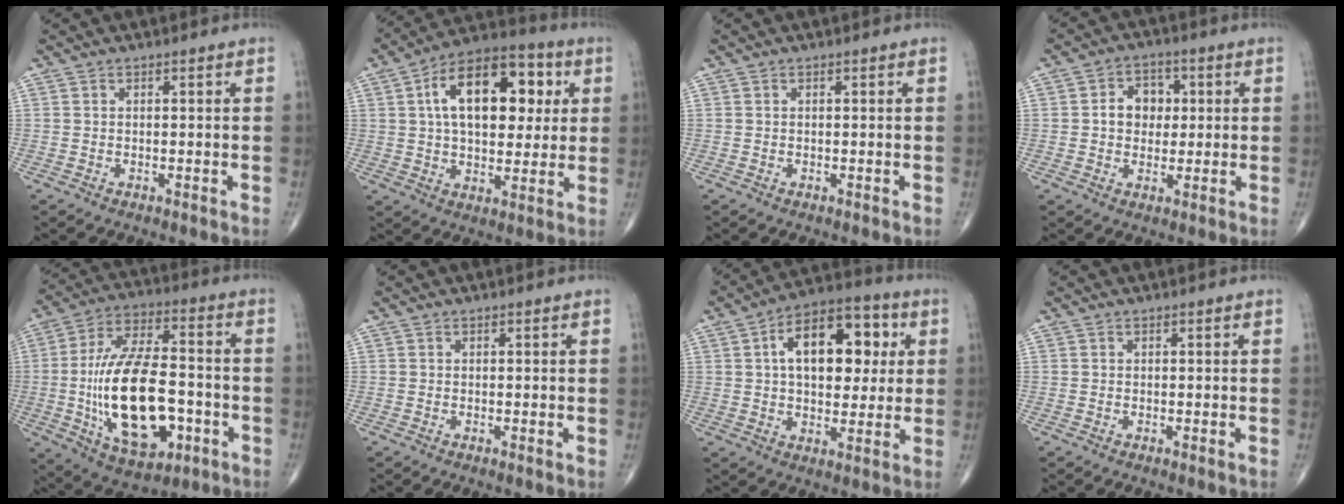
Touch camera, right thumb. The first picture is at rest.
{"total": 19.6, "force": [4.8, 11.1, 15.5], "torque": [-0.204, 0.015, 0.069]}
{"total": 0.0}
{"total": 6.7, "force": [0.7, 5.4, 3.9], "torque": [-0.029, 0.010, 0.007]}
{"total": 23.2, "force": [-4.5, 11.7, 19.5], "torque": [-0.348, 0.021, -0.062]}
{"total": 0.5, "force": [0.0, 0.2, 0.5], "torque": [-0.012, -0.003, -0.002]}
{"total": 17.4, "force": [4.0, 10.0, 13.7], "torque": [-0.168, 0.015, 0.056]}
{"total": 0.0}